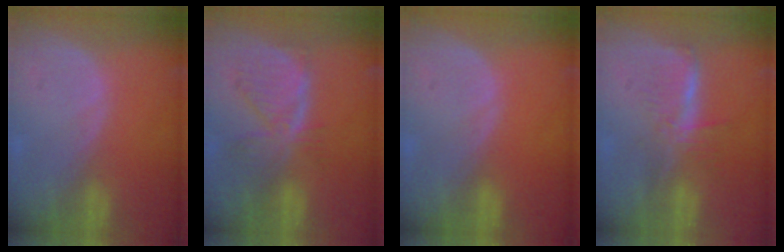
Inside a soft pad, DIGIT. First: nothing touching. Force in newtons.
{"total": 7.9, "press": 6.9, "slide": 3.9}
{"total": 0.0}
{"total": 6.0, "press": 5.2, "slide": 3.0}